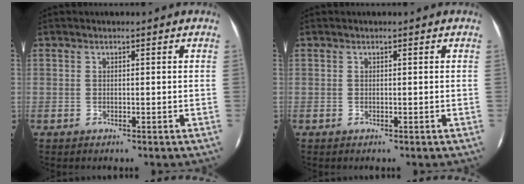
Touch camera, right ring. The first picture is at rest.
{"total": 0.0}